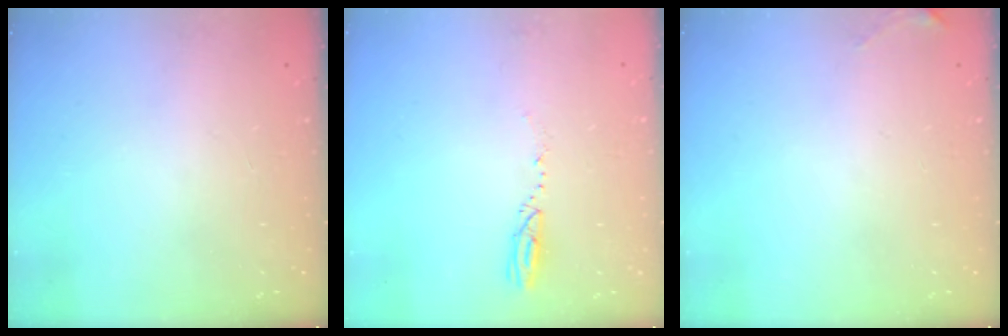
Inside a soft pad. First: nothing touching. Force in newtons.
{"total": 3.4, "press": 3.1, "slide": 1.3}
{"total": 5.4, "press": 5.1, "slide": 1.8}